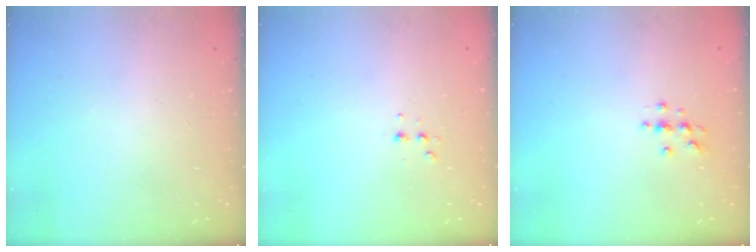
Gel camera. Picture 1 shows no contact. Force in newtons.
{"total": 3.6, "press": 3.5, "slide": 1.1}
{"total": 3.7, "press": 3.7, "slide": 0.5}